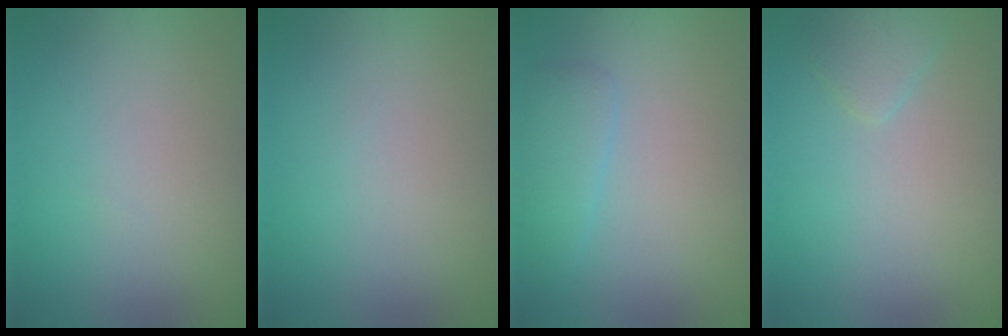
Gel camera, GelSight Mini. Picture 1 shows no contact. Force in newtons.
{"total": 0.0}
{"total": 2.2, "press": 2.2, "slide": 0.1}
{"total": 1.5, "press": 1.5, "slide": 0.0}